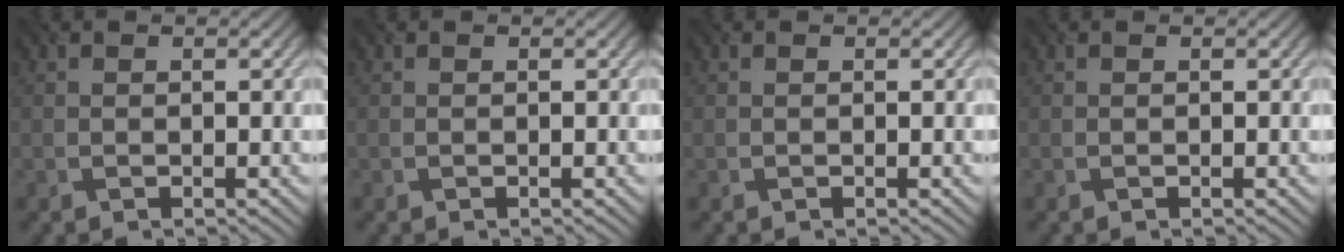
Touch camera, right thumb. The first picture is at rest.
{"total": 0.0}
{"total": 0.0}
{"total": 0.0}